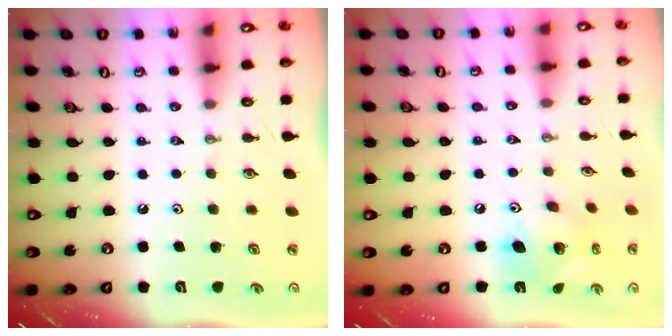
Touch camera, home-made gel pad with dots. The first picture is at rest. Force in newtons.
{"total": 12.2, "press": 12.1, "slide": 1.3}